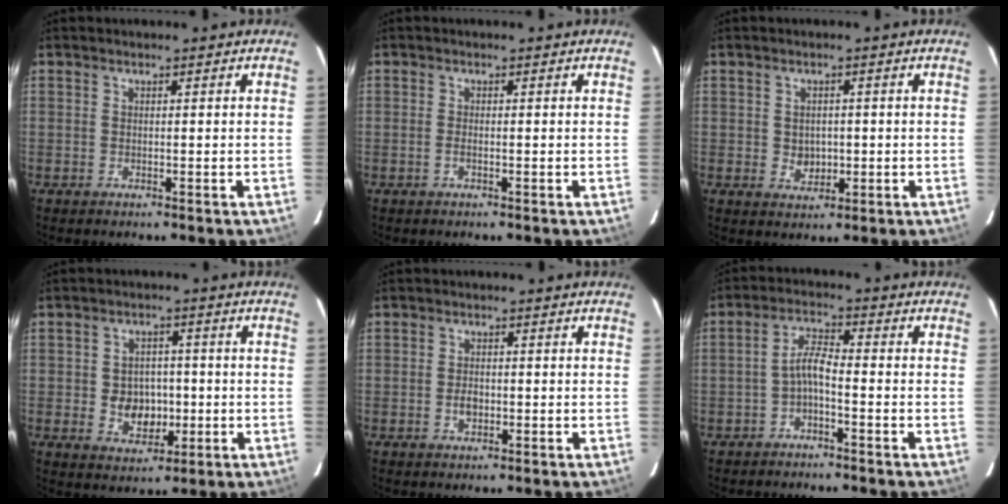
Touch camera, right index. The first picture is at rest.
{"total": 0.9, "force": [-0.4, 0.1, 0.7], "torque": [-0.016, 0.000, -0.008]}
{"total": 3.5, "force": [-0.3, 3.1, 1.7], "torque": [-0.027, -0.001, 0.002]}
{"total": 6.9, "force": [-1.1, 5.6, 3.8], "torque": [-0.077, 0.005, -0.004]}
{"total": 2.2, "force": [-0.6, 1.6, 1.5], "torque": [-0.026, 0.002, -0.010]}
{"total": 3.6, "force": [-2.0, 0.7, 3.0], "torque": [-0.067, 0.013, -0.038]}